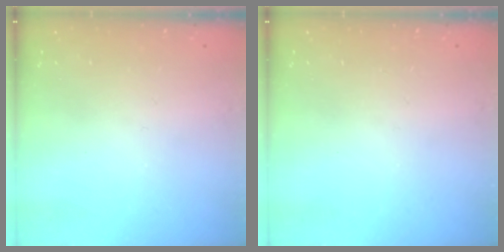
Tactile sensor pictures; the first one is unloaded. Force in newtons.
{"total": 0.0}